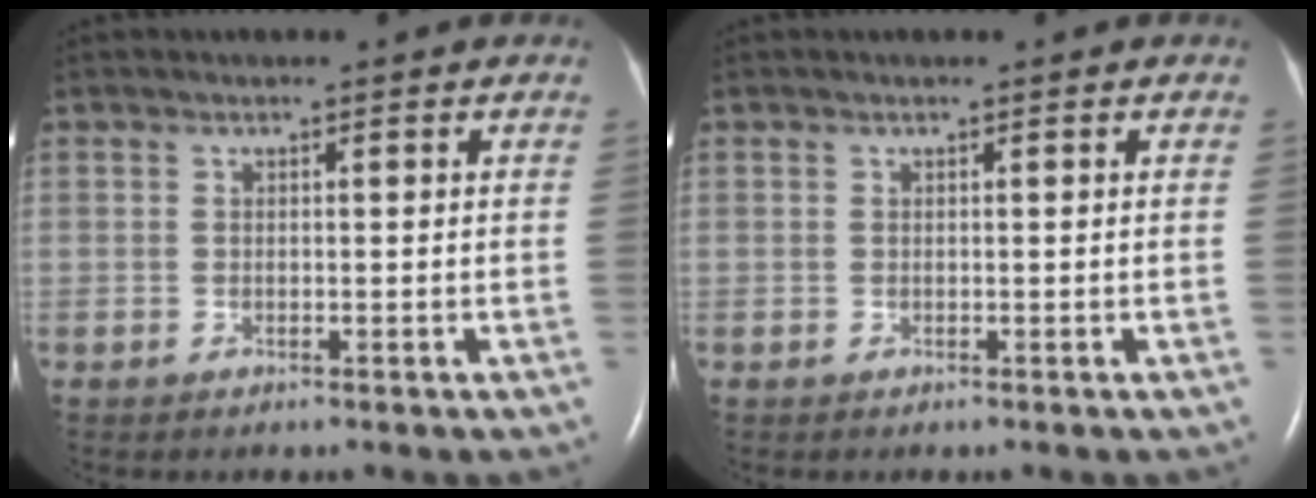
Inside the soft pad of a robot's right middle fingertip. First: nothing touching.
{"total": 0.0}